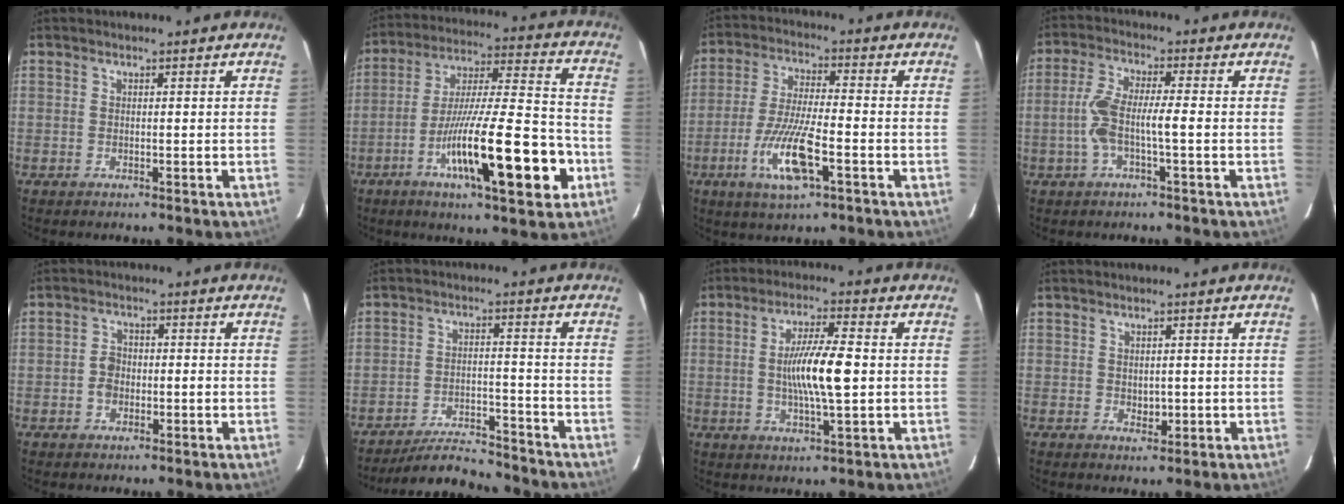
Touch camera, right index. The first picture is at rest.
{"total": 20.7, "force": [-8.0, 2.3, 19.0], "torque": [-0.303, -0.008, -0.124]}
{"total": 10.9, "force": [-4.3, 1.7, 9.8], "torque": [-0.197, -0.014, -0.079]}
{"total": 6.4, "force": [-1.4, 0.8, 6.2], "torque": [-0.133, 0.017, -0.029]}
{"total": 3.1, "force": [-0.8, 2.3, 2.0], "torque": [-0.036, 0.008, -0.018]}
{"total": 8.9, "force": [-8.7, 1.0, 1.5], "torque": [-0.024, 0.001, -0.147]}
{"total": 9.5, "force": [-0.2, 1.0, 9.5], "torque": [-0.173, 0.001, -0.007]}
{"total": 2.0, "force": [-0.1, 1.3, 1.5], "torque": [-0.022, -0.002, 0.005]}